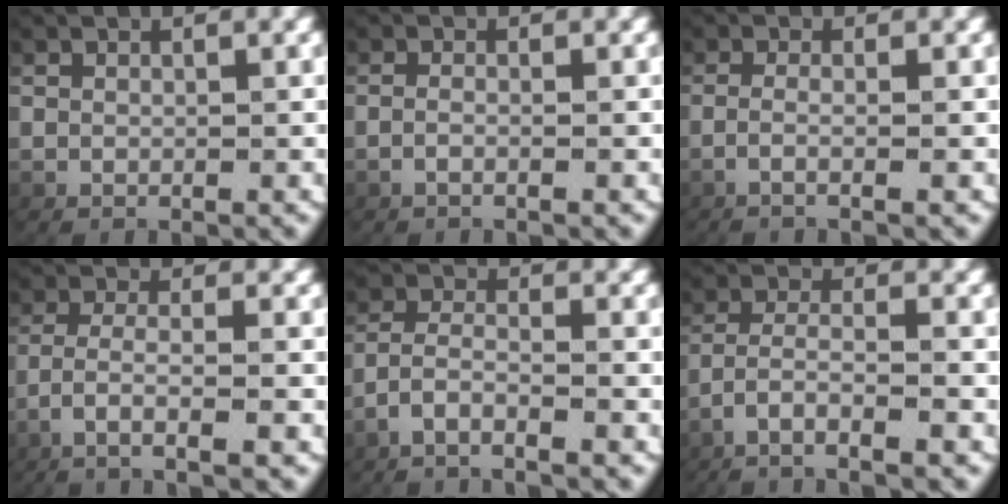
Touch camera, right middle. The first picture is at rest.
{"total": 1.2, "force": [-0.7, -0.1, 1.0], "torque": [-0.029, -0.004, -0.011]}
{"total": 2.0, "force": [-0.9, -0.1, 1.8], "torque": [-0.051, -0.009, -0.012]}
{"total": 3.9, "force": [-2.4, 0.6, 3.1], "torque": [-0.072, -0.015, -0.032]}
{"total": 3.4, "force": [-2.5, 1.2, 1.9], "torque": [-0.056, -0.015, -0.039]}
{"total": 4.5, "force": [-3.3, 1.1, 2.9], "torque": [-0.074, -0.025, -0.043]}